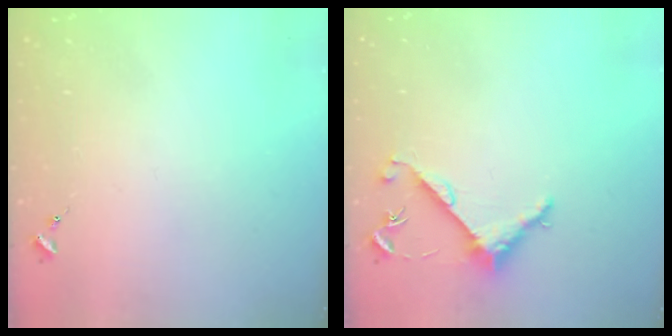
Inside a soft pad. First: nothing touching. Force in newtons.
{"total": 5.6, "press": 5.6, "slide": 0.2}